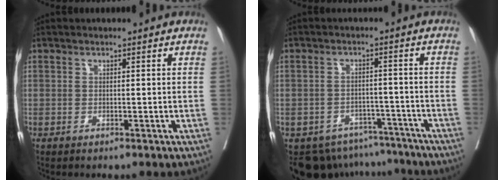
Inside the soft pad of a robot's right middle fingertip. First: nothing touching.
{"total": 10.8, "force": [-9.1, 5.6, 1.2], "torque": [-0.014, 0.022, -0.113]}